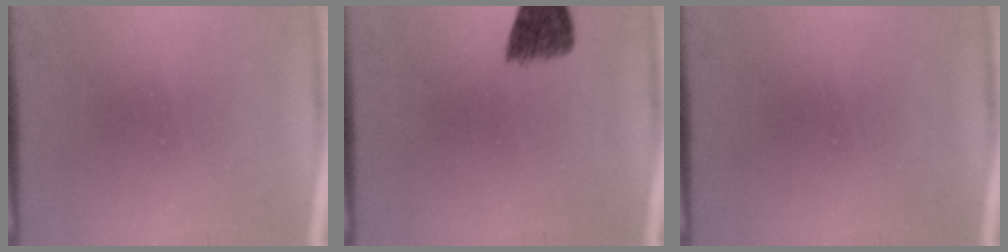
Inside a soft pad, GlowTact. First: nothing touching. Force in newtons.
{"total": 5.1}
{"total": 0.0}